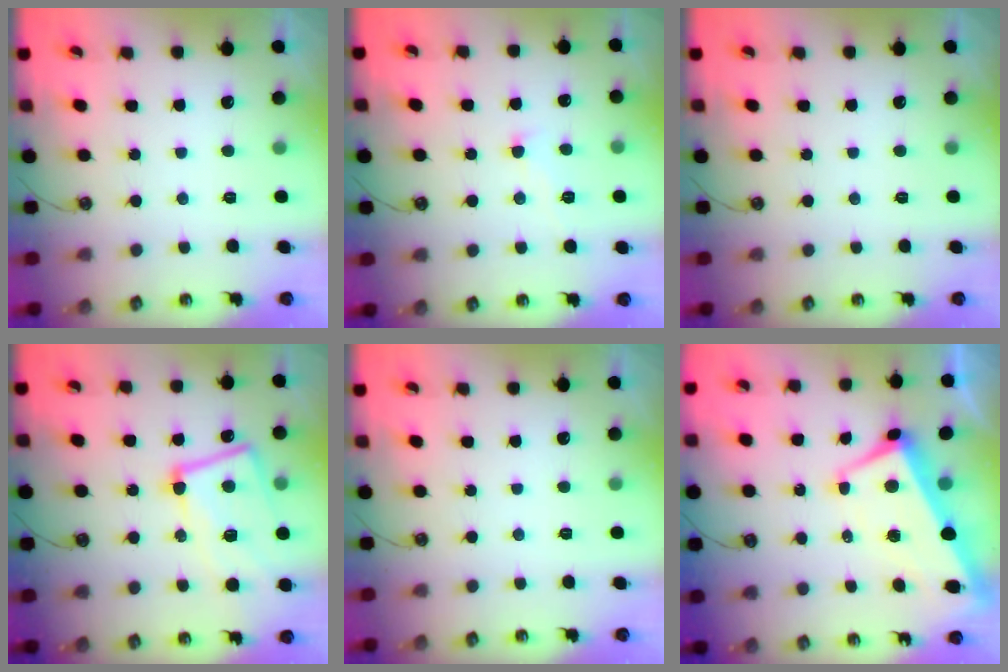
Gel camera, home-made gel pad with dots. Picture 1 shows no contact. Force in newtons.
{"total": 1.1, "press": 1.0, "slide": 0.3}
{"total": 0.0}
{"total": 11.4, "press": 11.2, "slide": 2.3}
{"total": 0.0}
{"total": 1.8, "press": 1.2, "slide": 1.3}